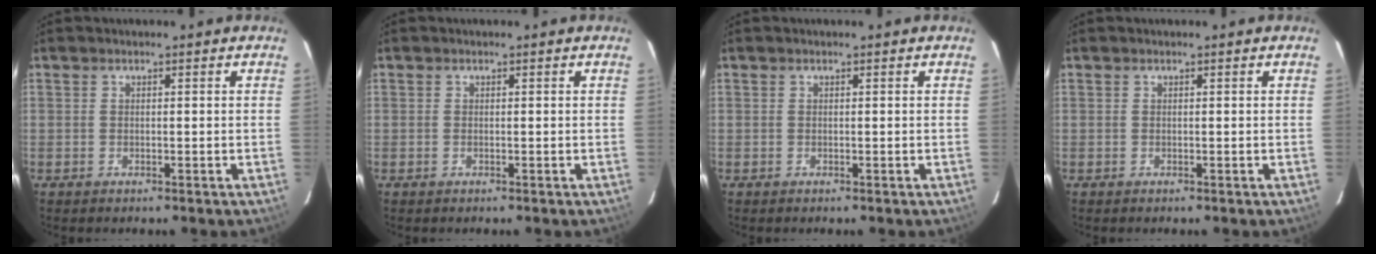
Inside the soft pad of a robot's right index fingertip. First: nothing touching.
{"total": 0.0}
{"total": 0.0}
{"total": 0.0}